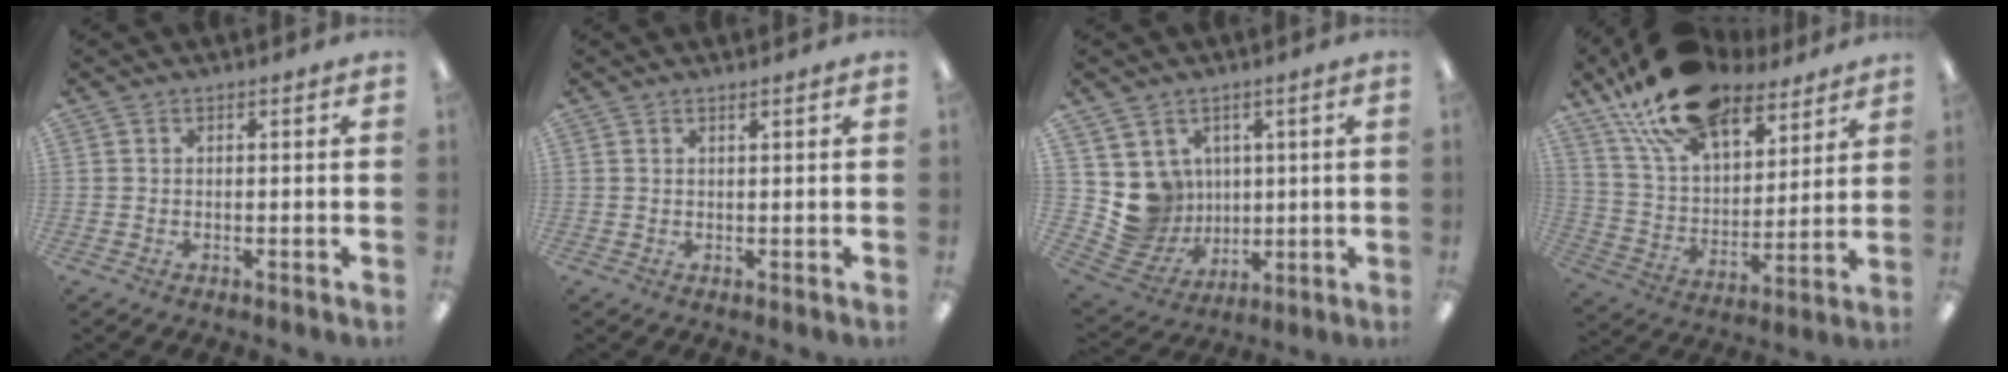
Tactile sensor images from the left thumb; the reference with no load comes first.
{"total": 0.8, "force": [0.7, 0.0, 0.4], "torque": [-0.007, -0.001, 0.012]}
{"total": 9.1, "force": [2.6, 8.7, 0.7], "torque": [-0.036, -0.027, 0.065]}
{"total": 20.4, "force": [14.6, 9.9, 10.2], "torque": [-0.190, -0.070, 0.262]}